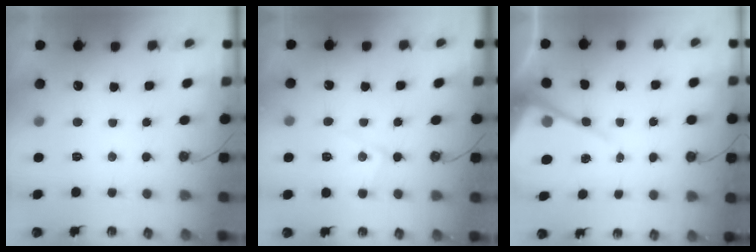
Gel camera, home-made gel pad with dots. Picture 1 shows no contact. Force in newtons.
{"total": 7.6, "press": 7.6, "slide": 0.5}
{"total": 11.8, "press": 11.7, "slide": 1.2}